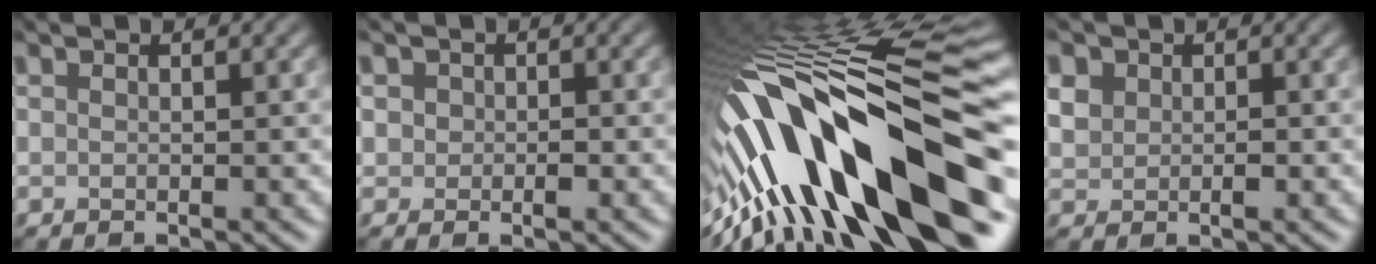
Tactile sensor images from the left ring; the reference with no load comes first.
{"total": 1.0, "force": [-0.3, 0.9, 0.1], "torque": [-0.010, -0.006, 0.003]}
{"total": 17.6, "force": [-7.2, 5.1, 15.1], "torque": [-0.246, 0.032, -0.124]}
{"total": 1.6, "force": [0.2, 1.5, 0.6], "torque": [-0.029, -0.003, 0.011]}